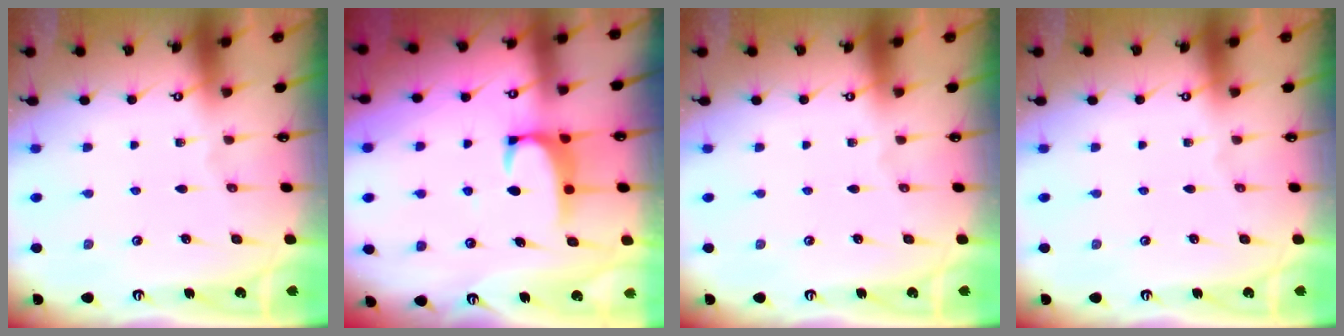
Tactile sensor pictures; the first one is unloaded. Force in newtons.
{"total": 2.0, "press": 2.0, "slide": 0.3}
{"total": 0.0}
{"total": 0.0}